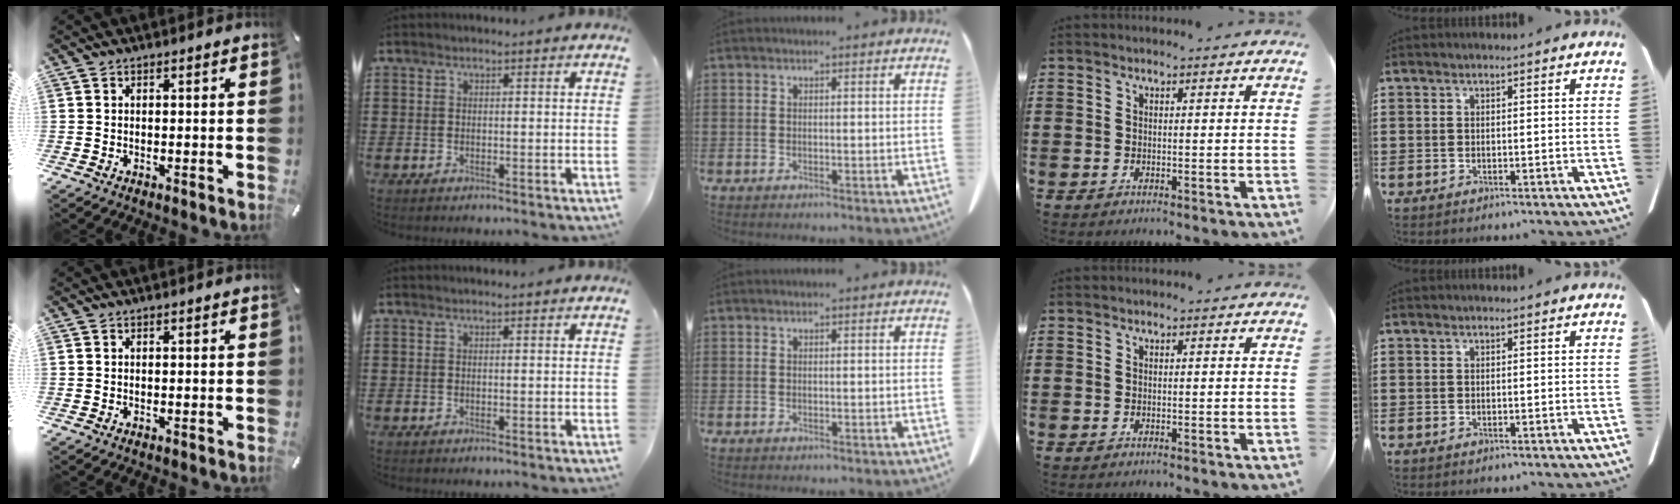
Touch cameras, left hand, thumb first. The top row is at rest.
{}